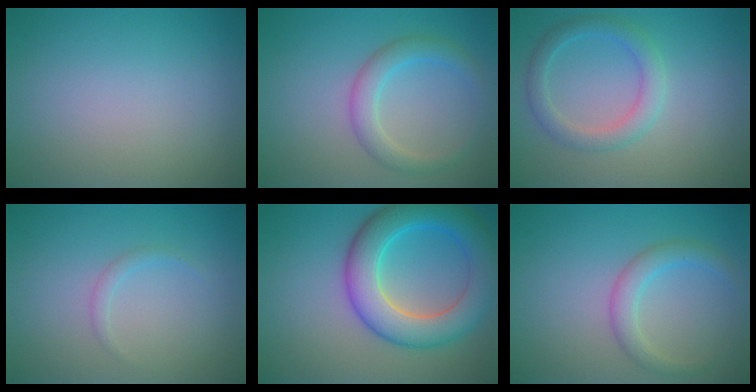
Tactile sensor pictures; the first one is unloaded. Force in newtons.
{"total": 2.9, "press": 2.9, "slide": 0.2}
{"total": 2.8, "press": 2.8, "slide": 0.1}
{"total": 0.9, "press": 0.9, "slide": 0.0}
{"total": 7.8, "press": 7.8, "slide": 0.1}
{"total": 2.5, "press": 2.5, "slide": 0.1}